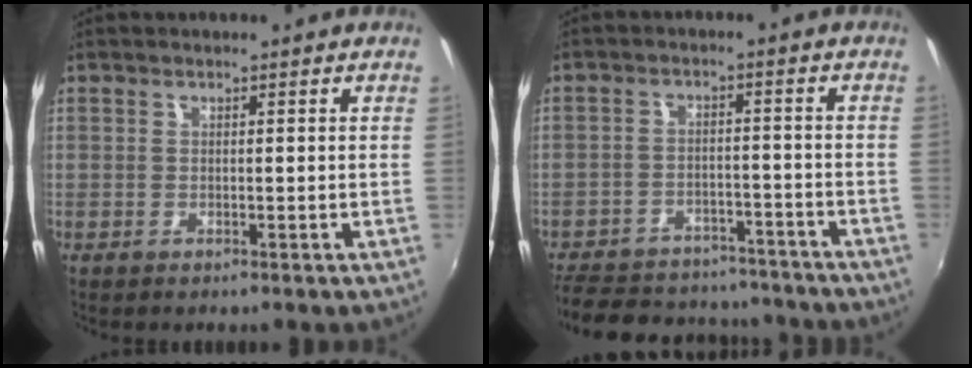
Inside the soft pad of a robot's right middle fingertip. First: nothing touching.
{"total": 21.3, "force": [-17.7, 8.9, 7.9], "torque": [-0.183, 0.026, -0.229]}